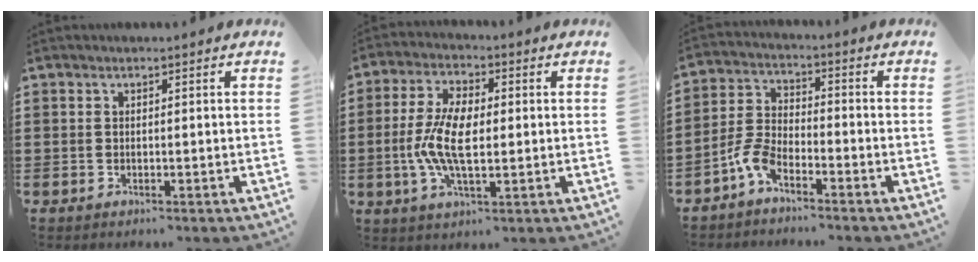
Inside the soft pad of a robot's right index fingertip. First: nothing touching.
{"total": 8.2, "force": [-0.7, 3.5, 7.4], "torque": [-0.167, -0.004, -0.019]}
{"total": 5.0, "force": [-3.9, 1.6, 2.7], "torque": [-0.085, -0.004, -0.082]}